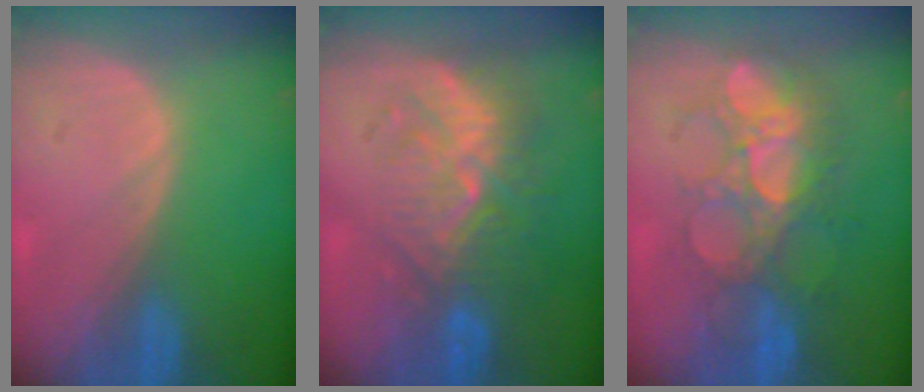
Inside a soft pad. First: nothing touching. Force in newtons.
{"total": 9.1, "press": 8.8, "slide": 2.3}
{"total": 9.0, "press": 8.8, "slide": 1.7}